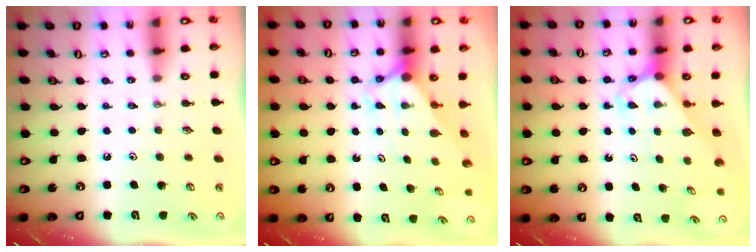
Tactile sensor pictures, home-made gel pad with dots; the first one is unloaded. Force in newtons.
{"total": 2.6, "press": 2.6, "slide": 0.0}
{"total": 2.6, "press": 2.6, "slide": 0.2}